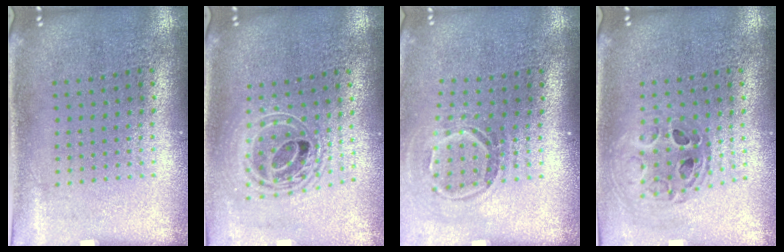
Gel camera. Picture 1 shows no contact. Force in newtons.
{"total": 1.8, "press": 1.4, "slide": 1.1}
{"total": 1.6, "press": 1.1, "slide": 1.2}
{"total": 0.7, "press": 0.7, "slide": 0.1}